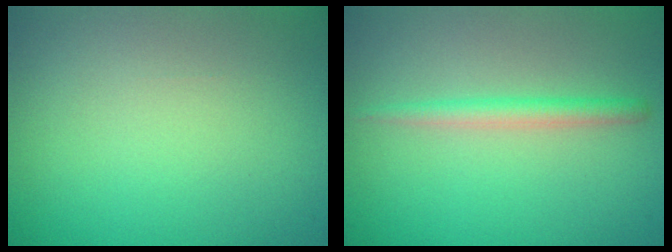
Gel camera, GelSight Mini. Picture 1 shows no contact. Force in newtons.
{"total": 1.8, "press": 1.8, "slide": 0.1}